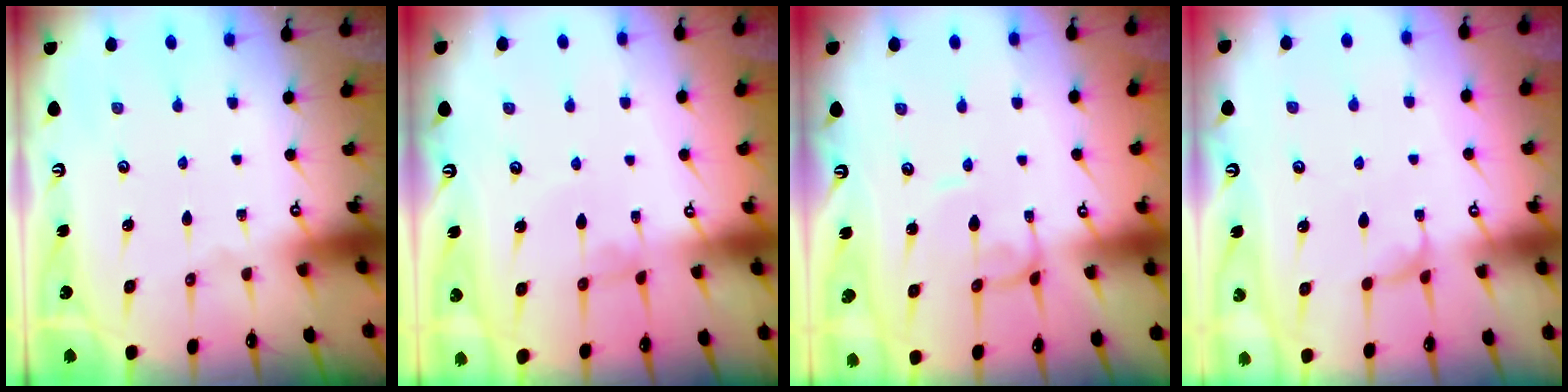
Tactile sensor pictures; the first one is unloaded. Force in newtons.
{"total": 0.0}
{"total": 2.4, "press": 2.4, "slide": 0.1}
{"total": 2.8, "press": 2.8, "slide": 0.2}